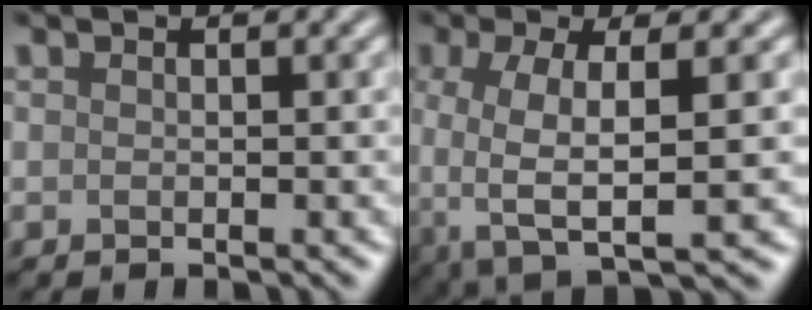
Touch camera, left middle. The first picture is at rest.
{"total": 6.3, "force": [-0.9, 2.2, 5.8], "torque": [-0.117, -0.009, -0.016]}